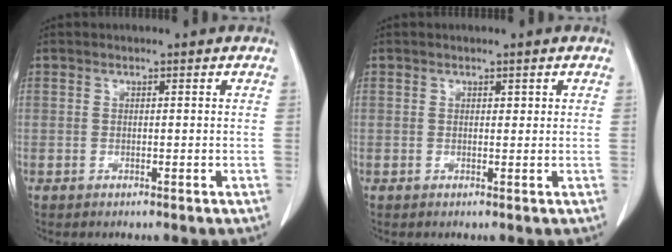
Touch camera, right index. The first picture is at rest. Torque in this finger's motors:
{"motor_torque": [0.08, -0.04, 0.02, 0.02]}